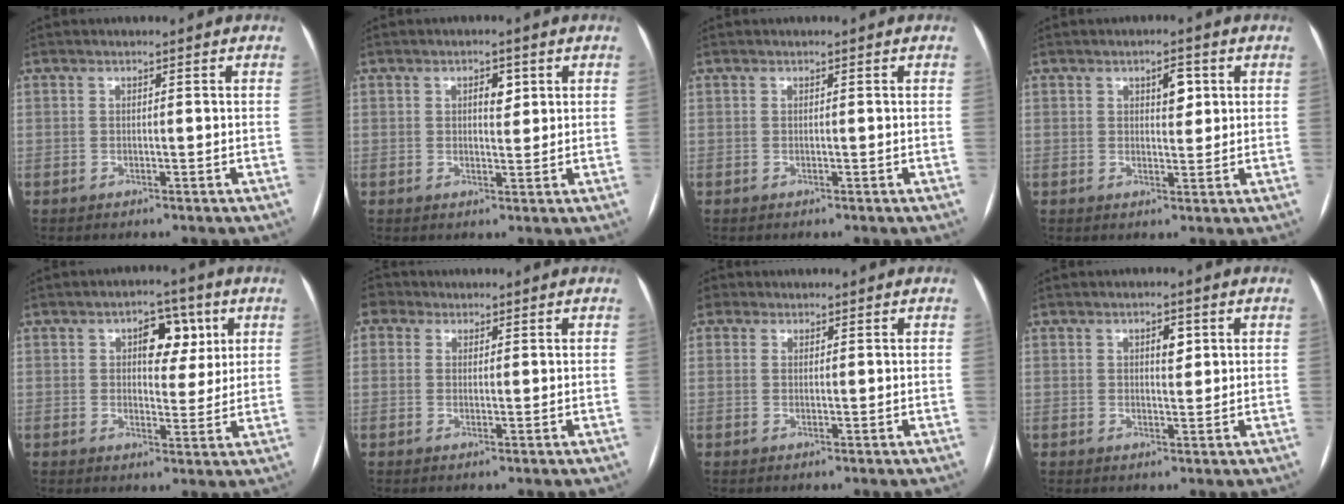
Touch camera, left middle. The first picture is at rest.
{"total": 2.6, "force": [1.0, 1.3, 2.0], "torque": [-0.028, 0.003, 0.015]}
{"total": 0.0}
{"total": 3.3, "force": [1.2, 1.5, 2.6], "torque": [-0.038, 0.005, 0.019]}
{"total": 6.6, "force": [2.6, 3.6, 4.8], "torque": [-0.061, 0.017, 0.037]}
{"total": 1.8, "force": [1.0, 1.4, -0.2], "torque": [0.008, 0.011, 0.015]}
{"total": 0.8, "force": [0.4, 0.5, -0.6], "torque": [0.024, -0.001, 0.000]}
{"total": 2.6, "force": [1.0, 1.1, 2.1], "torque": [-0.030, 0.001, 0.014]}